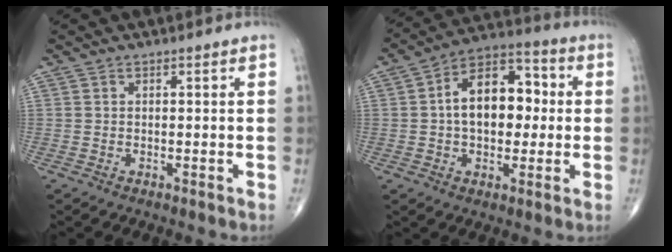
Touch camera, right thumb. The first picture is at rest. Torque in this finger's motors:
{"motor_torque": [0.86, 3.05, 0.54, -0.59, 0.43]}